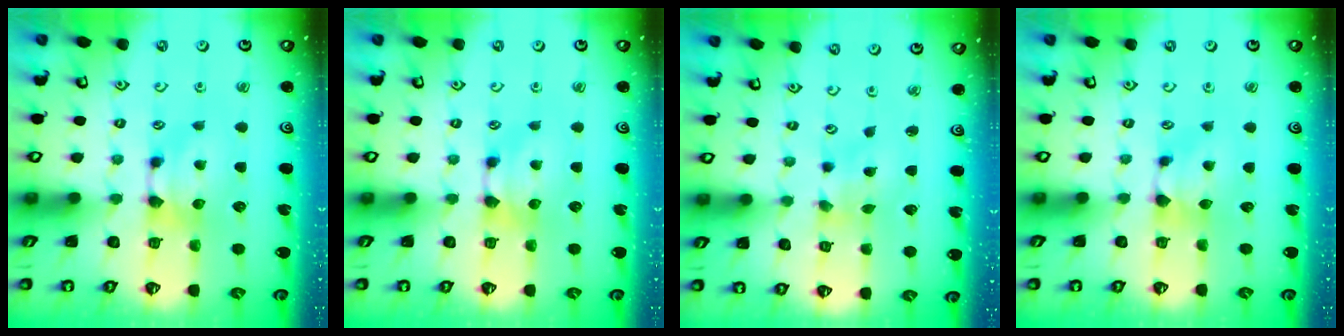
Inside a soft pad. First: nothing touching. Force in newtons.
{"total": 0.0}
{"total": 2.6, "press": 2.4, "slide": 0.9}
{"total": 0.8, "press": 0.4, "slide": 0.6}